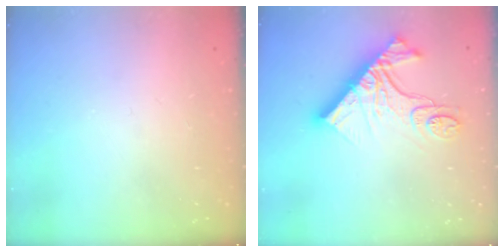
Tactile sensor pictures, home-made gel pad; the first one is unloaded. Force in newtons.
{"total": 15.2, "press": 15.2, "slide": 1.3}